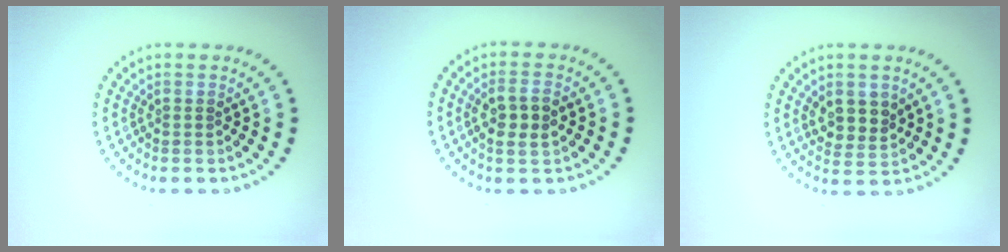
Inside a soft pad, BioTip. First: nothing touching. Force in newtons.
{"total": 2.8, "press": 2.8, "slide": 0.6}
{"total": 2.7, "press": 2.5, "slide": 1.0}